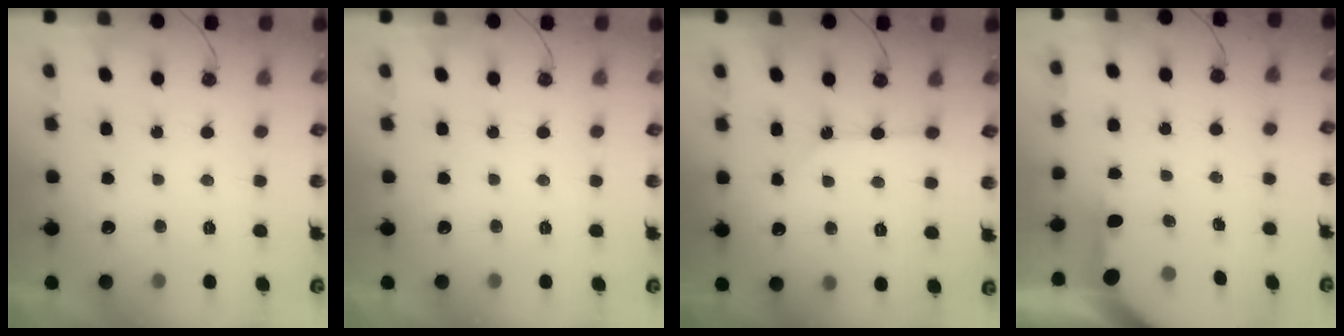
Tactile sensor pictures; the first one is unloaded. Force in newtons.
{"total": 0.0}
{"total": 2.7, "press": 2.7, "slide": 0.3}
{"total": 3.5, "press": 3.5, "slide": 0.5}